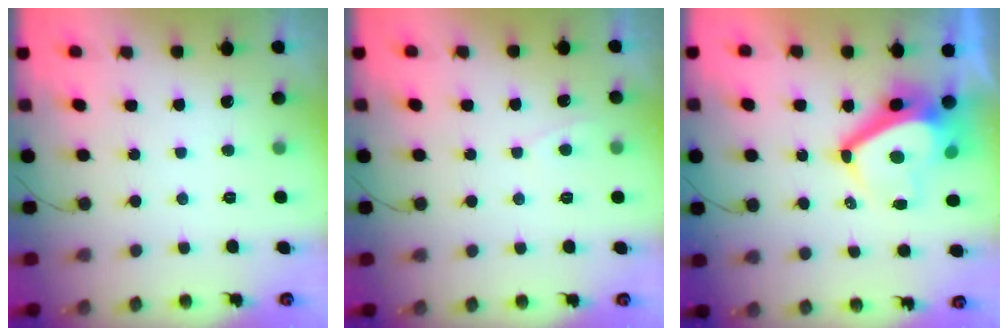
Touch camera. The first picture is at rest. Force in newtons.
{"total": 2.3, "press": 2.3, "slide": 0.3}
{"total": 10.9, "press": 10.9, "slide": 0.9}